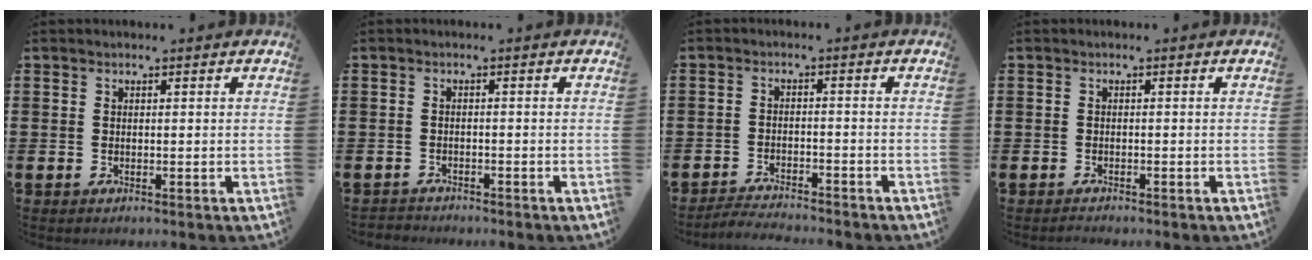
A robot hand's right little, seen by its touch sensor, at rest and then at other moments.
{"total": 1.0, "force": [-1.0, 0.1, -0.2], "torque": [0.000, 0.002, -0.022]}
{"total": 2.5, "force": [-2.5, 0.0, 0.0], "torque": [-0.004, 0.003, -0.054]}
{"total": 0.5, "force": [-0.5, 0.1, 0.0], "torque": [-0.003, -0.003, -0.010]}